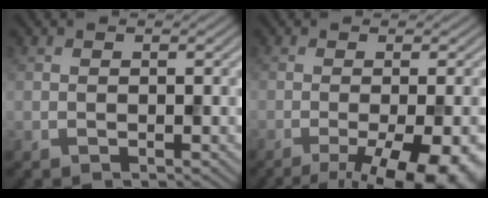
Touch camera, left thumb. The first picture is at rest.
{"total": 11.7, "force": [-5.5, 3.5, 9.7], "torque": [-0.118, -0.010, -0.065]}